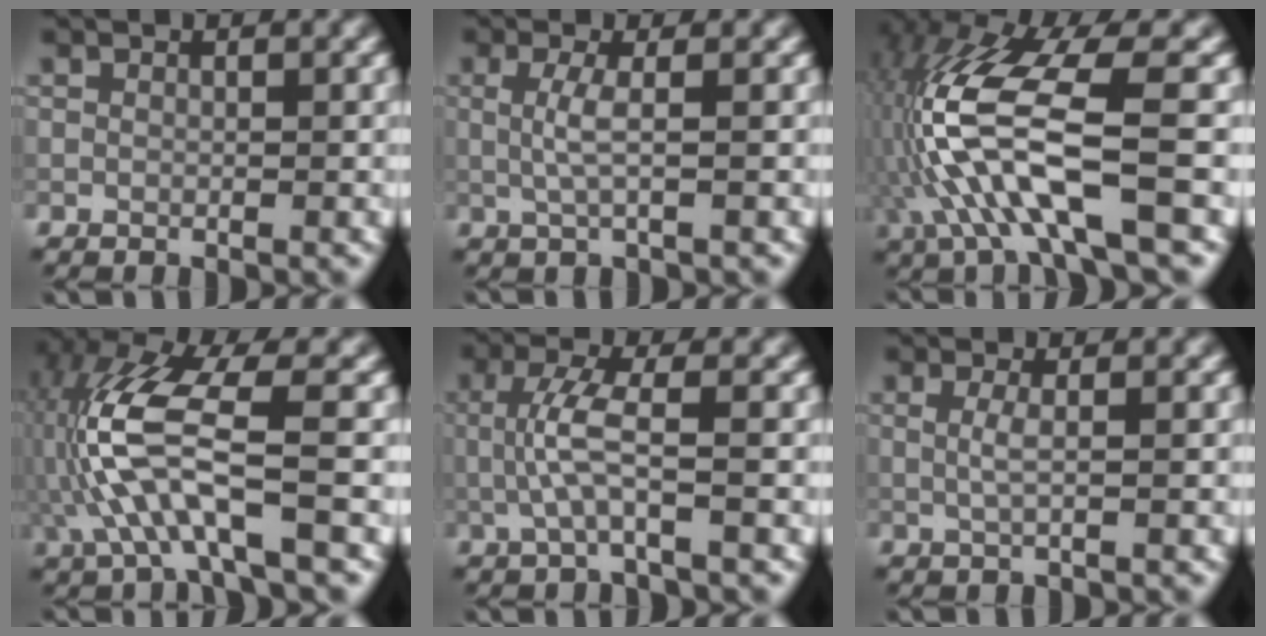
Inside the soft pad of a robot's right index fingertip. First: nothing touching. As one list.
[{"total": 2.1, "force": [0.1, 0.4, 2.1], "torque": [-0.045, 0.001, 0.001]}, {"total": 11.7, "force": [-2.4, 3.7, 10.9], "torque": [-0.231, 0.007, -0.043]}, {"total": 9.7, "force": [-1.6, 2.8, 9.1], "torque": [-0.209, 0.013, -0.034]}, {"total": 3.4, "force": [-0.5, 0.5, 3.3], "torque": [-0.074, 0.007, -0.011]}, {"total": 1.4, "force": [0.2, 0.4, 1.4], "torque": [-0.027, 0.000, 0.001]}]